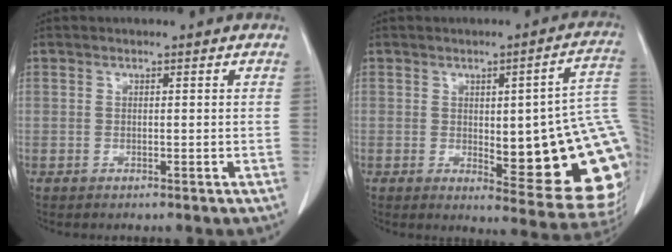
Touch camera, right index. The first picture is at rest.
{"total": 21.7, "force": [-1.0, 4.9, 21.1], "torque": [-0.167, 0.010, 0.004]}